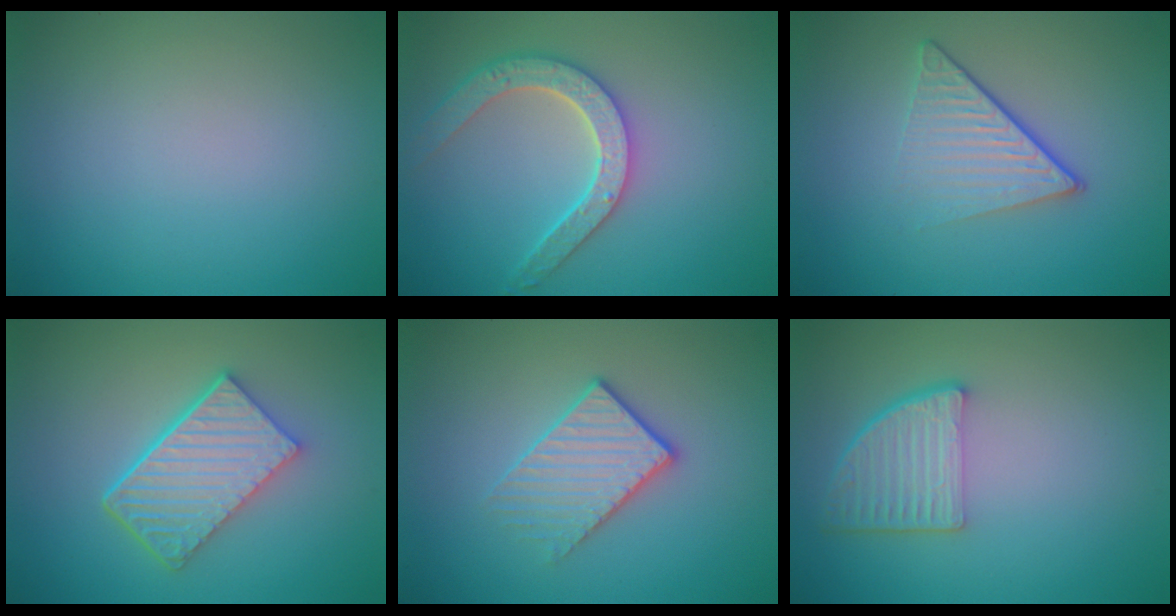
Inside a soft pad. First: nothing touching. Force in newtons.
{"total": 4.7, "press": 4.2, "slide": 2.1}
{"total": 4.6, "press": 2.8, "slide": 3.6}
{"total": 6.0, "press": 4.4, "slide": 4.1}
{"total": 3.2, "press": 3.0, "slide": 1.3}
{"total": 4.5, "press": 3.4, "slide": 3.0}